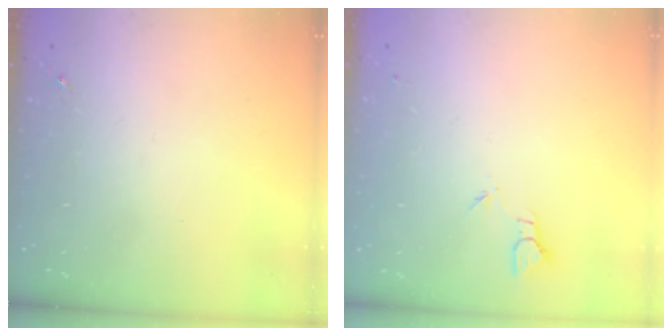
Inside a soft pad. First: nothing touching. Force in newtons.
{"total": 2.0, "press": 2.0, "slide": 0.1}